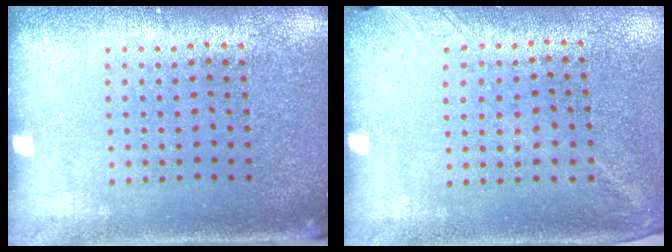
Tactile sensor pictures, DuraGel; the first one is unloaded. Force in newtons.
{"total": 1.2, "press": 0.9, "slide": 0.8}